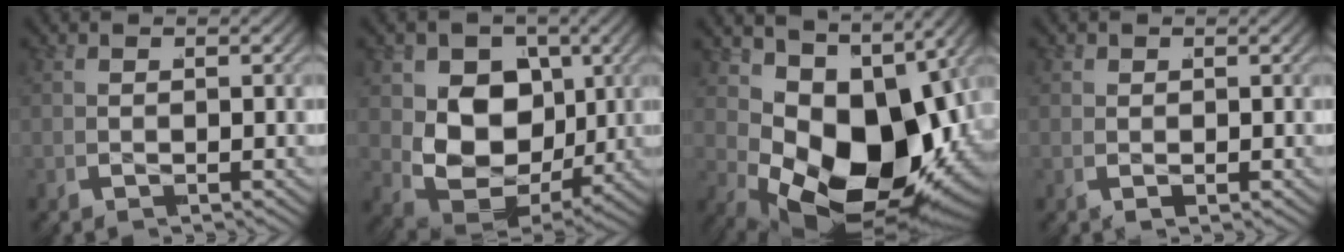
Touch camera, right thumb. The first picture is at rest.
{"total": 14.8, "force": [0.1, 11.1, 9.7], "torque": [-0.202, -0.048, 0.017]}
{"total": 18.8, "force": [-1.6, 11.4, 14.9], "torque": [-0.265, -0.043, 0.002]}
{"total": 0.7, "force": [0.4, 0.6, 0.1], "torque": [-0.003, -0.007, 0.009]}